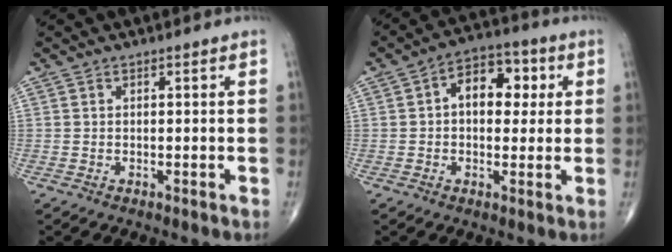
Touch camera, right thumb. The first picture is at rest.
{"total": 9.9, "force": [1.7, 6.5, 7.3], "torque": [-0.072, 0.020, 0.020]}